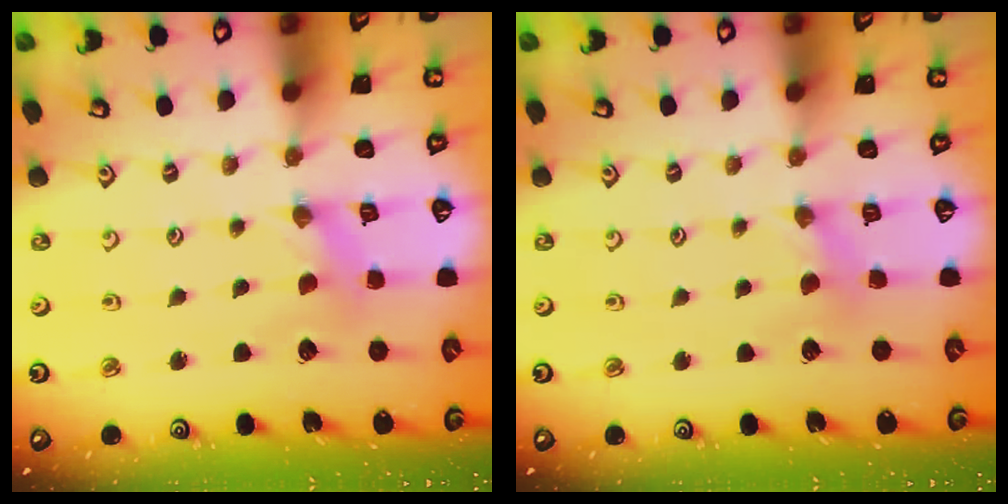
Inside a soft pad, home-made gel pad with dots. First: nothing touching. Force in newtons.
{"total": 3.1, "press": 3.1, "slide": 0.5}